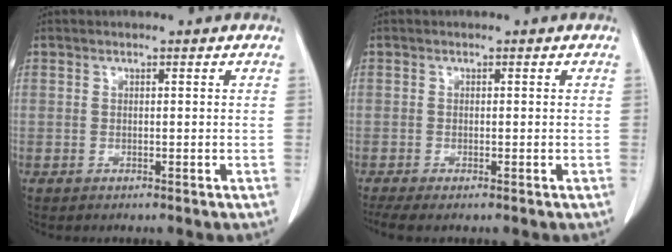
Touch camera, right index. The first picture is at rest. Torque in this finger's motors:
{"motor_torque": [-0.06, 0.01, 0.01, 0.03]}